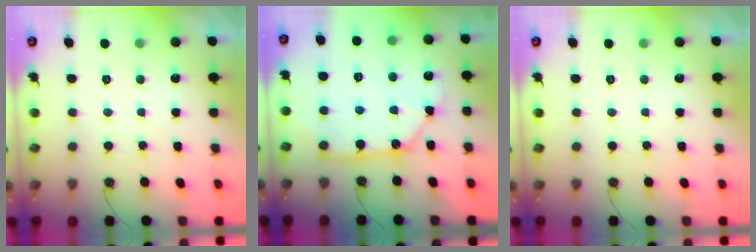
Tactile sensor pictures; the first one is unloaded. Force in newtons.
{"total": 10.8, "press": 10.7, "slide": 1.1}
{"total": 0.0}